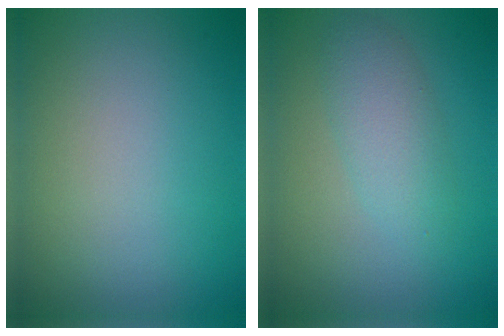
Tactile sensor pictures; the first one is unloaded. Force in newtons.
{"total": 2.9, "press": 2.9, "slide": 0.1}